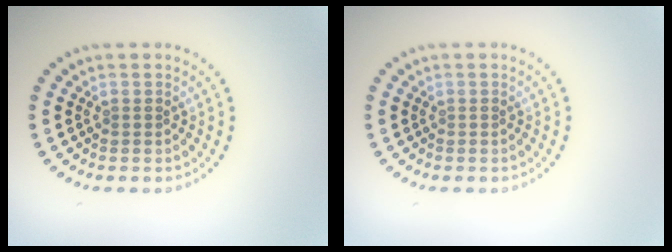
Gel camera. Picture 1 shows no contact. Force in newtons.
{"total": 0.0}